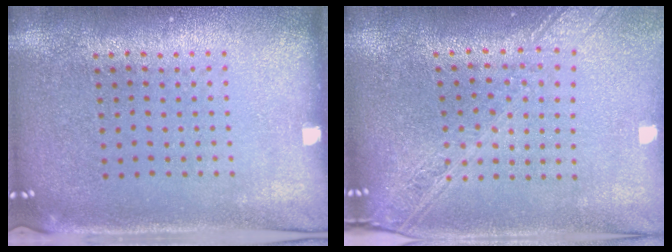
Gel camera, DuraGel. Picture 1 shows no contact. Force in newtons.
{"total": 2.2, "press": 1.9, "slide": 1.2}